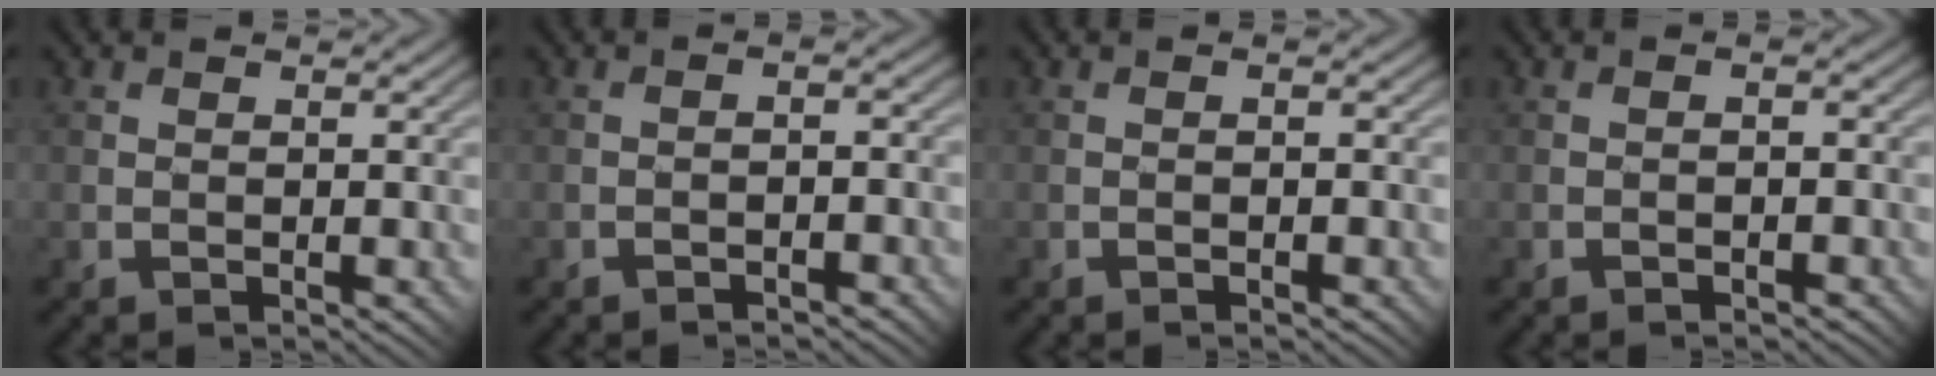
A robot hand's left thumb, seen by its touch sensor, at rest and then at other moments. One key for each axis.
{"total": 1.2, "fx": -1.1, "fy": -0.1, "fz": 0.5, "tx": -0.010, "ty": 0.012, "tz": -0.026}
{"total": 1.0, "fx": -0.5, "fy": -0.1, "fz": 0.8, "tx": -0.012, "ty": 0.010, "tz": -0.010}
{"total": 0.9, "fx": -0.7, "fy": -0.1, "fz": 0.6, "tx": -0.011, "ty": 0.009, "tz": -0.015}